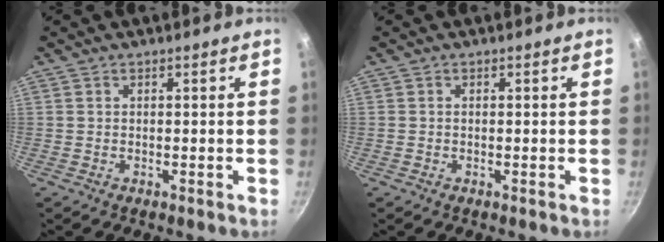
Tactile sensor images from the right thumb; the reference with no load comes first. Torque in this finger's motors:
{"motor_torque": [0.04, -0.05, 0.03, 0.81, 0.04]}